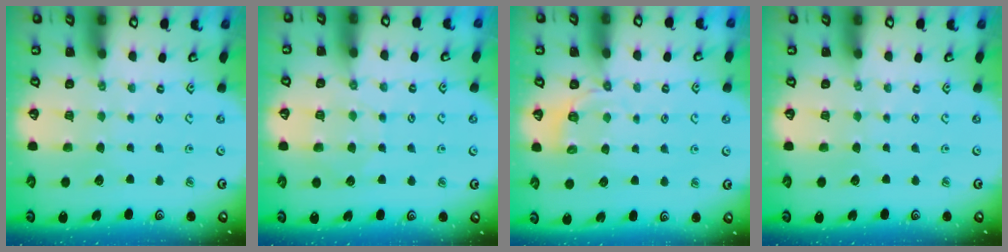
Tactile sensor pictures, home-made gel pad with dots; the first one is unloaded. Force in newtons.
{"total": 5.2, "press": 5.1, "slide": 0.8}
{"total": 3.8, "press": 3.2, "slide": 2.1}
{"total": 0.0}